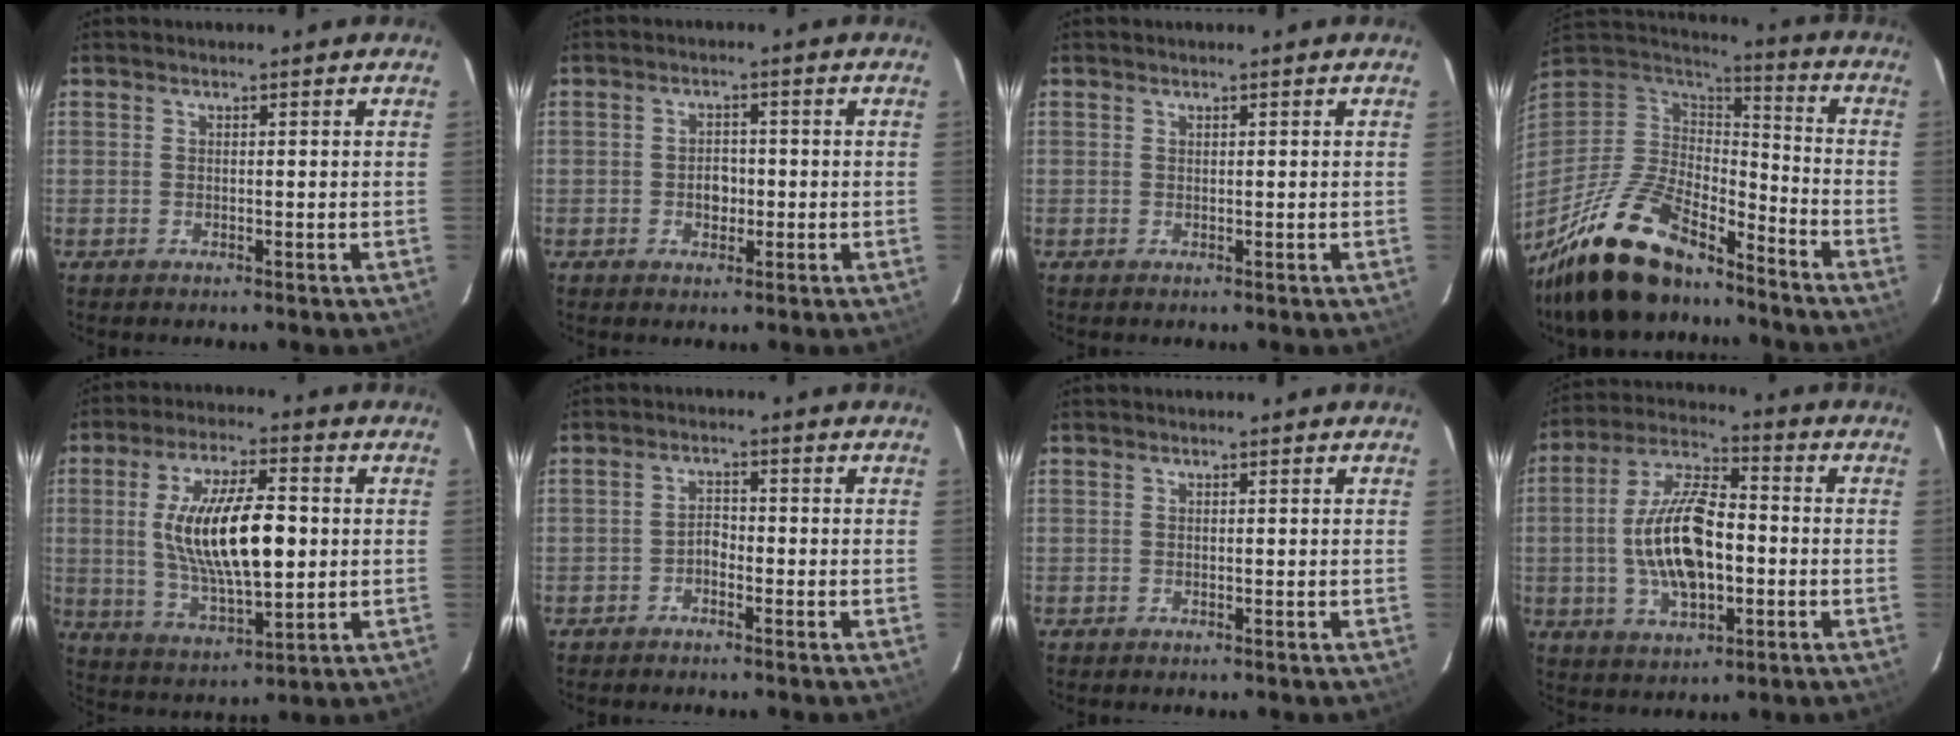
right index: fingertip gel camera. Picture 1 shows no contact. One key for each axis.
{"total": 3.0, "fx": -0.6, "fy": 2.3, "fz": 1.8, "tx": -0.031, "ty": 0.006, "tz": -0.007}
{"total": 0.0}
{"total": 22.0, "fx": -16.6, "fy": 7.8, "fz": 12.1, "tx": -0.253, "ty": -0.028, "tz": -0.292}
{"total": 16.7, "fx": 1.0, "fy": 5.9, "fz": 15.6, "tx": -0.287, "ty": -0.001, "tz": 0.027}
{"total": 2.0, "fx": -1.5, "fy": 1.0, "fz": 0.8, "tx": -0.017, "ty": 0.007, "tz": -0.025}
{"total": 0.0}
{"total": 15.5, "fx": -2.1, "fy": 7.2, "fz": 13.6, "tx": -0.272, "ty": 0.010, "tz": -0.034}